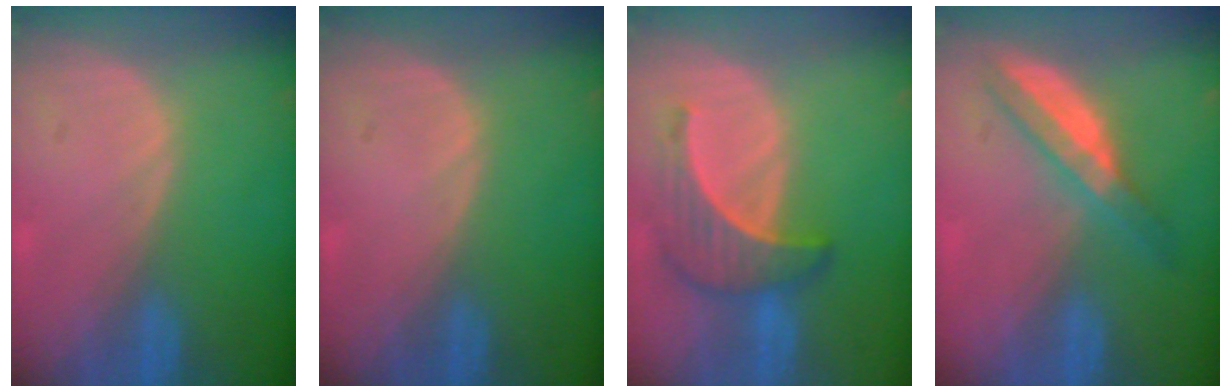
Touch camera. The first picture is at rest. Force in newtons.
{"total": 0.0}
{"total": 6.4, "press": 6.4, "slide": 0.3}
{"total": 6.2, "press": 5.4, "slide": 3.1}